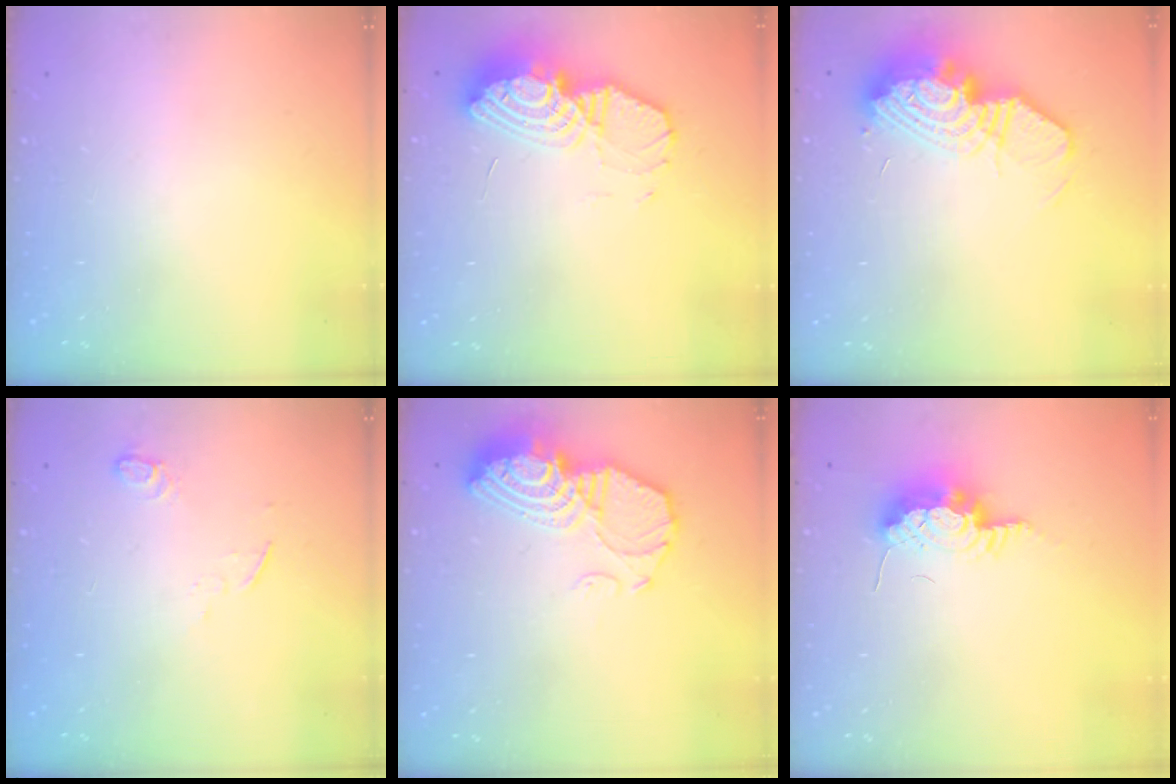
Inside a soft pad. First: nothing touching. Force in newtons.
{"total": 13.9, "press": 13.9, "slide": 1.3}
{"total": 16.9, "press": 16.7, "slide": 2.9}
{"total": 4.8, "press": 4.8, "slide": 0.8}
{"total": 14.3, "press": 14.2, "slide": 1.4}
{"total": 9.6, "press": 9.1, "slide": 3.1}